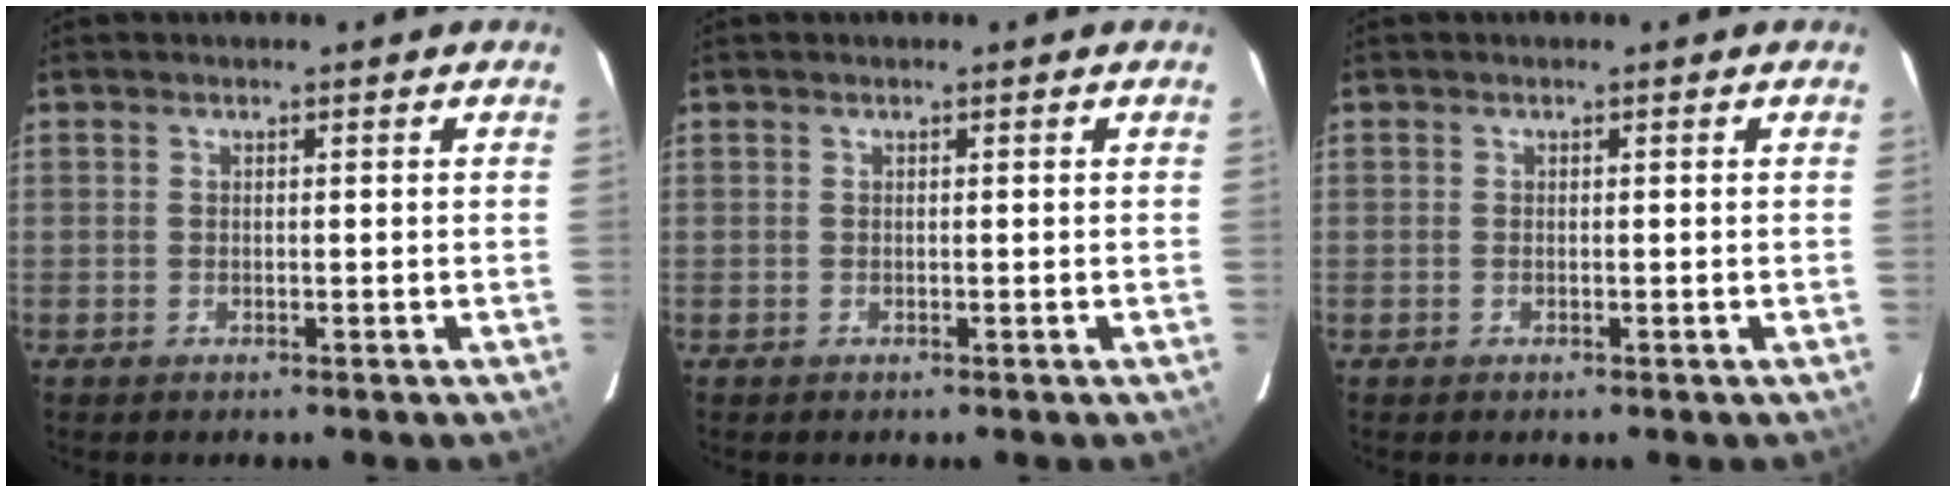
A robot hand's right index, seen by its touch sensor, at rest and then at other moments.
{"total": 0.0}
{"total": 0.0}